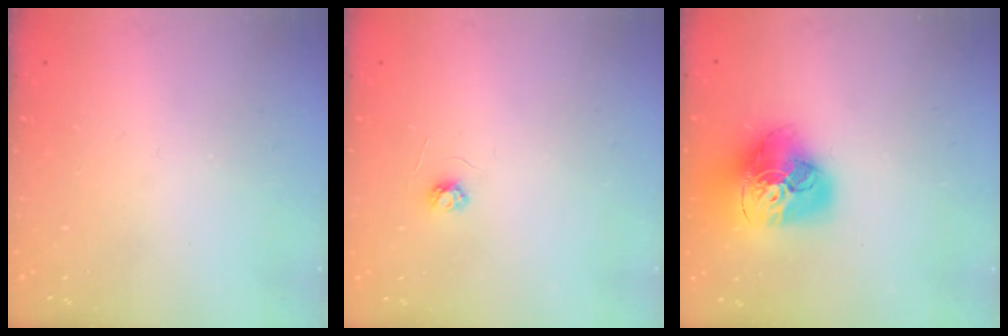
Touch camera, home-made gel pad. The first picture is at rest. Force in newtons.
{"total": 3.1, "press": 3.1, "slide": 0.3}
{"total": 21.0, "press": 20.9, "slide": 2.1}